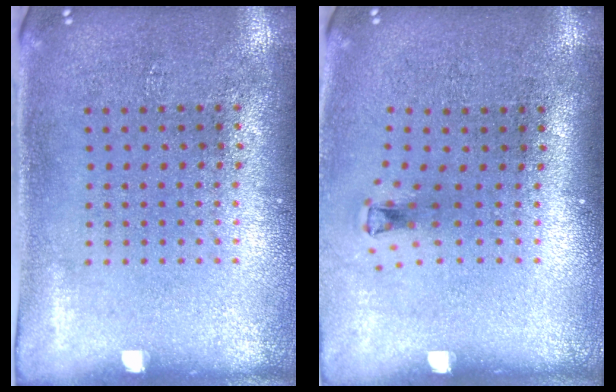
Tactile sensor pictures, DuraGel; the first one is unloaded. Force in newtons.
{"total": 0.7, "press": 0.4, "slide": 0.6}